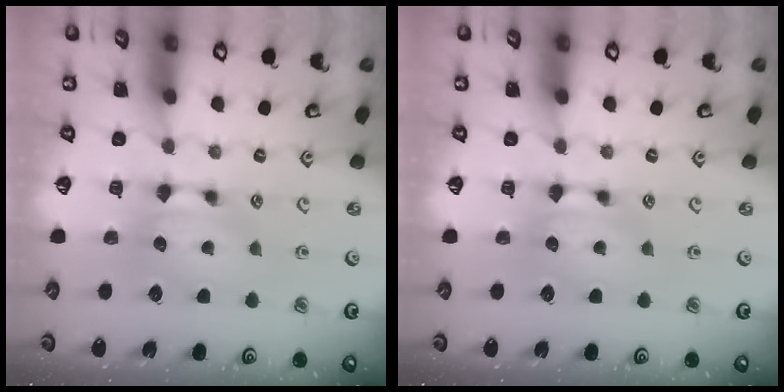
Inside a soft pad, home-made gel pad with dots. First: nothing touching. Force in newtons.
{"total": 0.0}